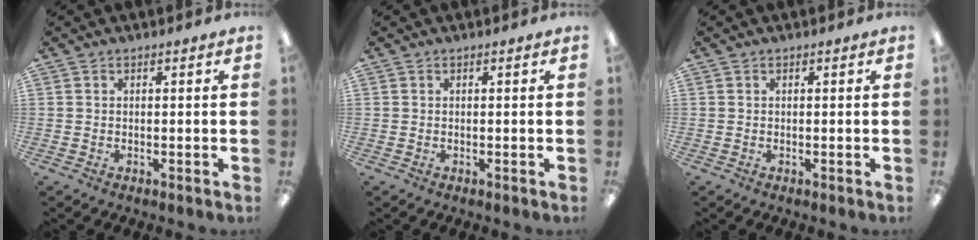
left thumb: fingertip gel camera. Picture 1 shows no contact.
{"total": 0.0}
{"total": 0.0}